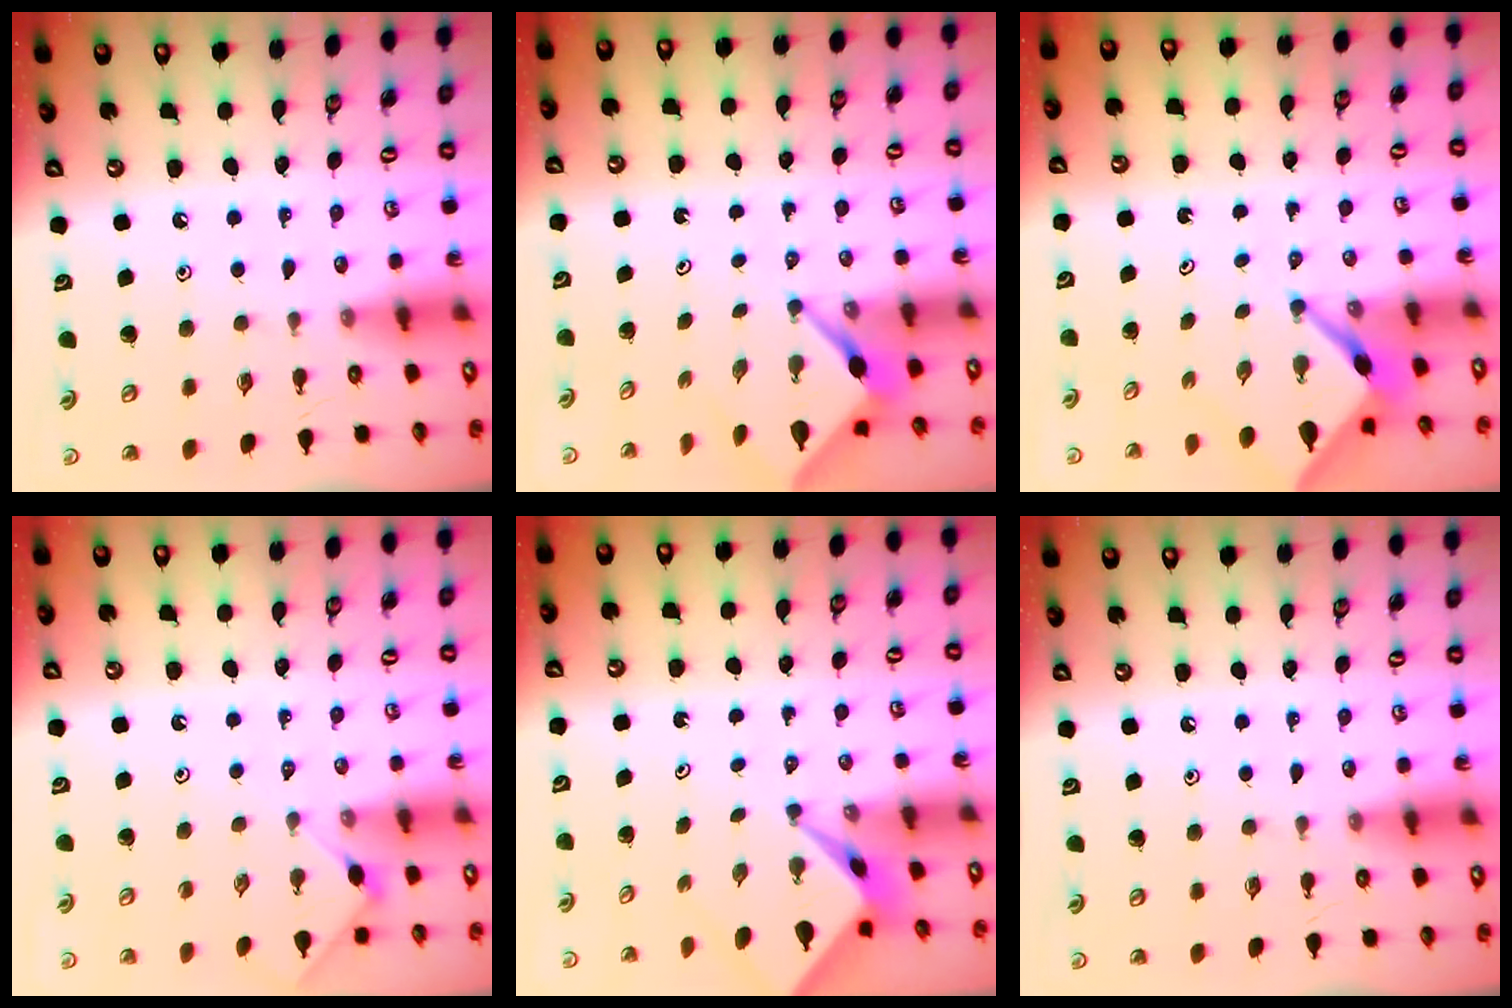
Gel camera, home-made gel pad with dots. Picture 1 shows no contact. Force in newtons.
{"total": 3.5, "press": 3.5, "slide": 0.2}
{"total": 4.2, "press": 4.2, "slide": 0.2}
{"total": 4.5, "press": 4.4, "slide": 0.4}
{"total": 2.4, "press": 2.4, "slide": 0.2}
{"total": 0.0}